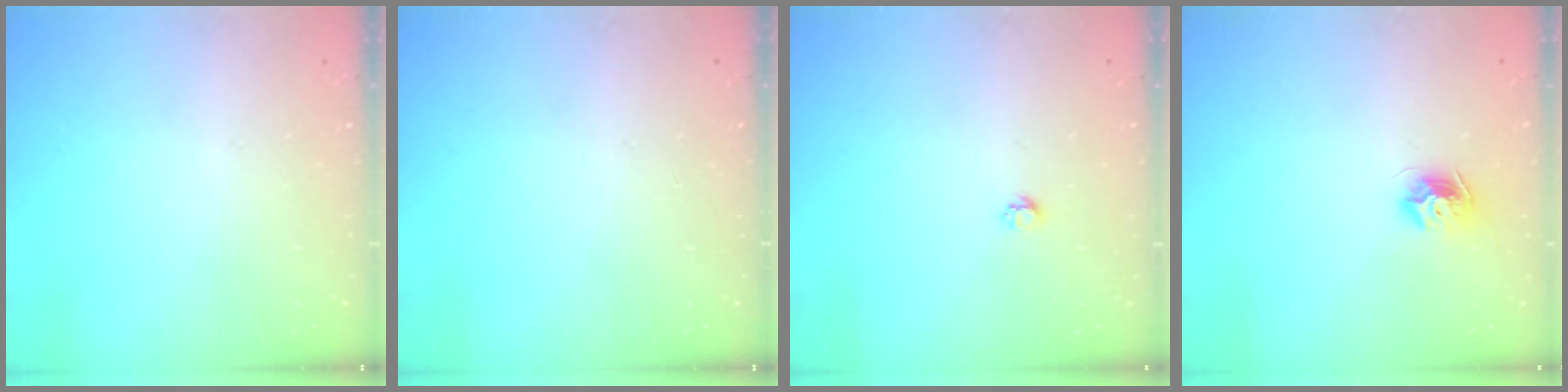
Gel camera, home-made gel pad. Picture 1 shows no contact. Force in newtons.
{"total": 0.0}
{"total": 2.7, "press": 2.7, "slide": 0.4}
{"total": 8.7, "press": 8.7, "slide": 0.0}